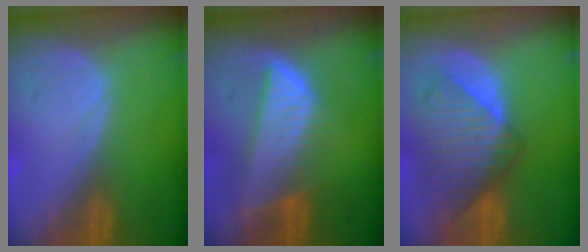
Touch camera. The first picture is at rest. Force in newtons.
{"total": 7.9, "press": 7.0, "slide": 3.7}
{"total": 8.9, "press": 8.1, "slide": 3.8}